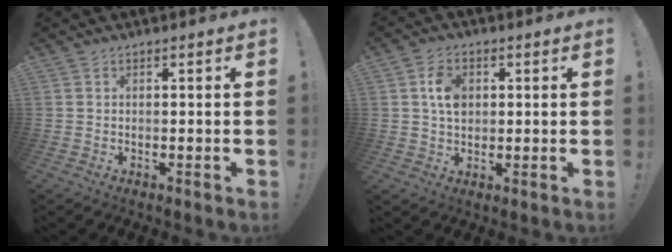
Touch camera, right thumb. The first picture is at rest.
{"total": 7.2, "force": [1.4, 5.3, 4.7], "torque": [-0.063, 0.004, 0.027]}